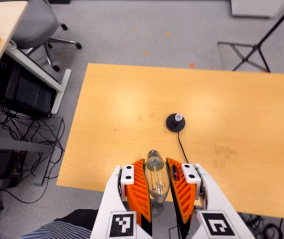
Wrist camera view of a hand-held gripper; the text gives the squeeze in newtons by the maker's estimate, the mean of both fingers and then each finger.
{"total": 22.5, "left": 25.1, "right": 19.9}